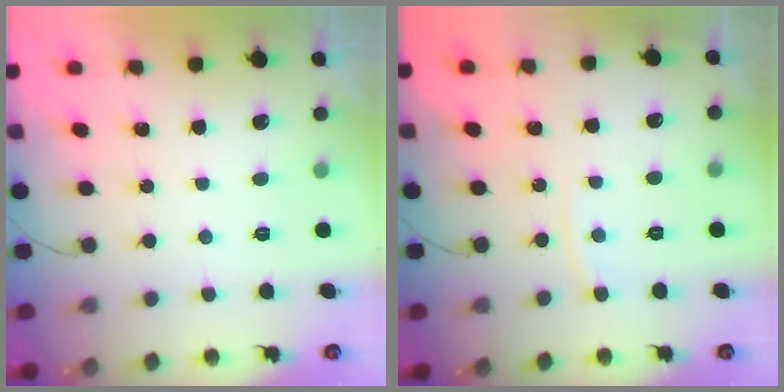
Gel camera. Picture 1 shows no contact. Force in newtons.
{"total": 3.6, "press": 3.5, "slide": 0.5}